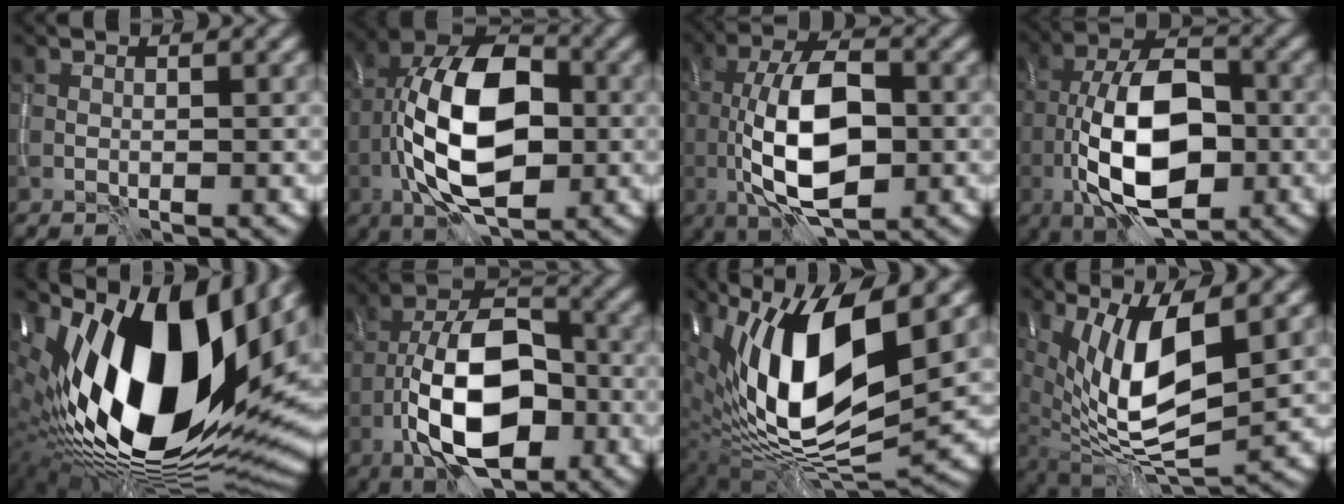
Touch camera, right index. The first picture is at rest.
{"total": 12.7, "force": [-2.0, 6.5, 10.8], "torque": [-0.180, 0.022, -0.045]}
{"total": 10.4, "force": [-1.1, 4.9, 9.0], "torque": [-0.164, -0.002, -0.021]}
{"total": 11.7, "force": [-3.2, 5.7, 9.7], "torque": [-0.169, 0.006, -0.062]}
{"total": 18.7, "force": [2.8, 8.6, 16.4], "torque": [-0.282, 0.007, 0.040]}
{"total": 12.2, "force": [-4.4, 6.1, 9.6], "torque": [-0.170, 0.005, -0.090]}
{"total": 13.2, "force": [3.2, 5.3, 11.7], "torque": [-0.206, -0.007, 0.060]}
{"total": 10.6, "force": [2.4, 3.6, 9.7], "torque": [-0.168, -0.011, 0.043]}